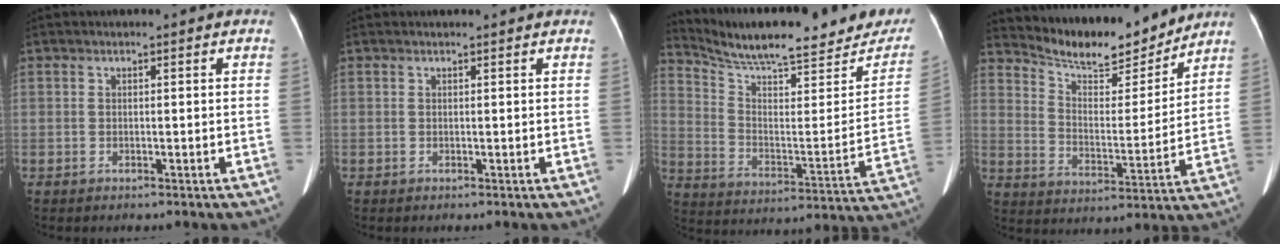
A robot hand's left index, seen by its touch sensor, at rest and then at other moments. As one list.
[{"total": 1.4, "force": [1.3, 0.3, 0.1], "torque": [-0.011, 0.019, 0.016]}, {"total": 24.5, "force": [21.6, 5.2, 10.3], "torque": [-0.161, -0.039, 0.298]}, {"total": 13.5, "force": [12.8, 2.2, 3.5], "torque": [-0.064, -0.008, 0.206]}]